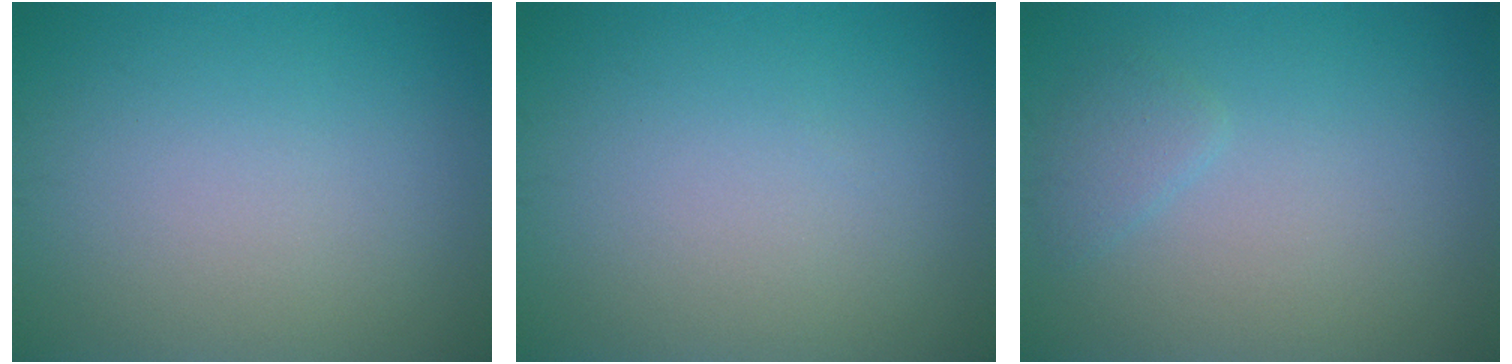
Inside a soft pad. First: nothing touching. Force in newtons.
{"total": 0.0}
{"total": 1.3, "press": 1.2, "slide": 0.2}